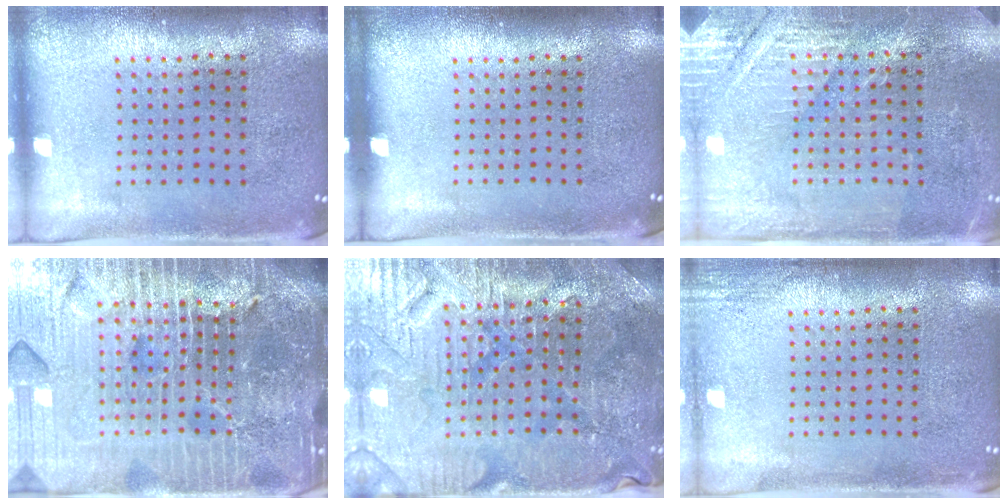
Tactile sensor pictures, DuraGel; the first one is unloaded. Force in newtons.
{"total": 0.0}
{"total": 2.9, "press": 2.9, "slide": 0.3}
{"total": 6.7, "press": 5.9, "slide": 3.2}
{"total": 3.6, "press": 3.6, "slide": 0.5}
{"total": 1.8, "press": 1.8, "slide": 0.2}